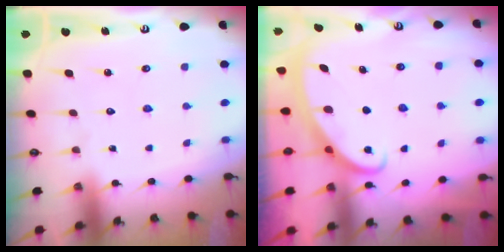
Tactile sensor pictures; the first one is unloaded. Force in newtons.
{"total": 2.4, "press": 2.4, "slide": 0.4}